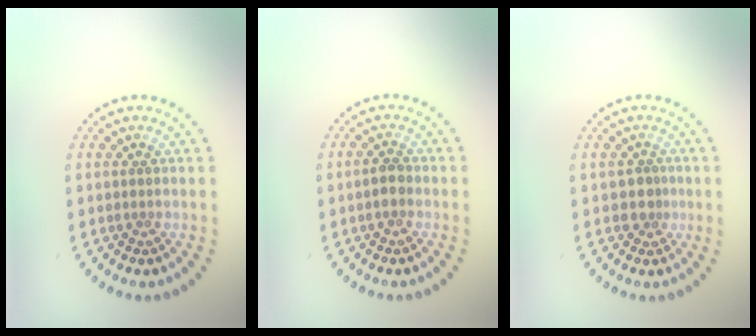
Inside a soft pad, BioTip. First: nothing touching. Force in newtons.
{"total": 1.4, "press": 1.4, "slide": 0.2}
{"total": 1.7, "press": 1.3, "slide": 1.2}